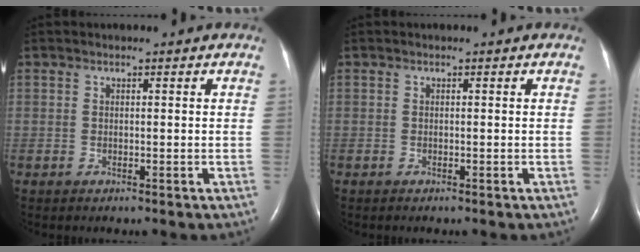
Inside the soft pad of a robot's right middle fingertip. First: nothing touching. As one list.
[{"total": 0.0}]